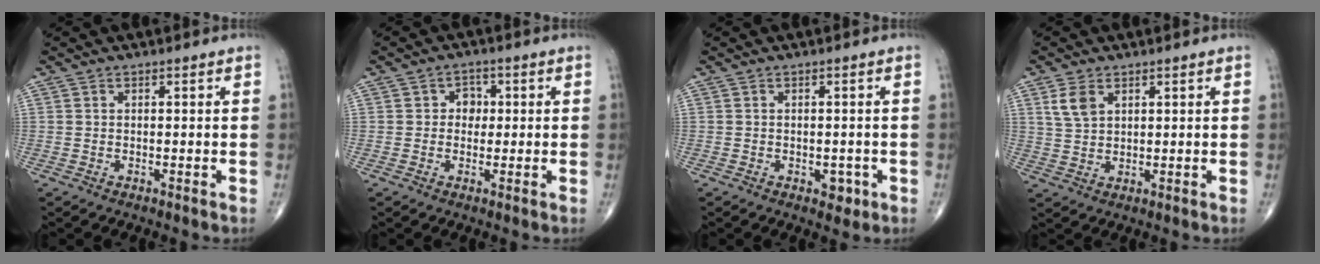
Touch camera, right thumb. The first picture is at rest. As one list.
[{"total": 3.2, "force": [0.3, 2.8, 1.6], "torque": [0.001, 0.007, -0.003]}, {"total": 2.4, "force": [-0.9, 1.6, 1.5], "torque": [-0.006, 0.002, -0.008]}, {"total": 4.5, "force": [2.1, 2.7, 2.8], "torque": [-0.052, -0.004, 0.048]}]